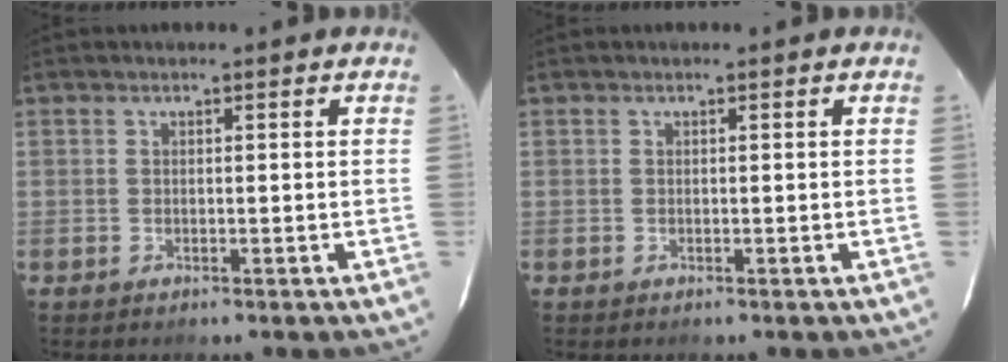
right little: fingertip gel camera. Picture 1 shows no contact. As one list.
[{"total": 0.0}]